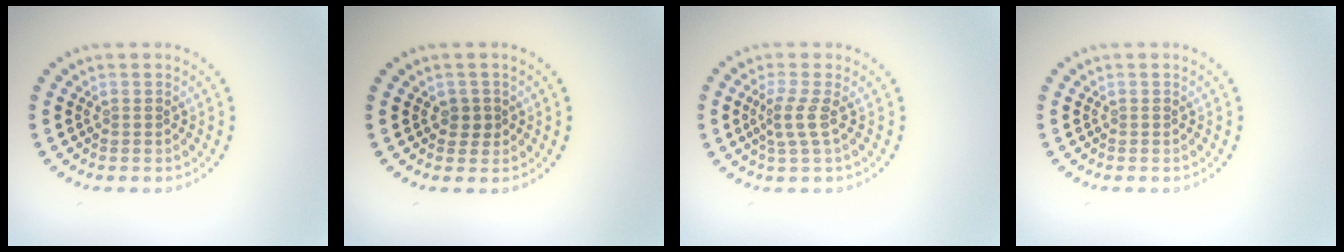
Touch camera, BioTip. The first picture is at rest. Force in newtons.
{"total": 1.3, "press": 1.1, "slide": 0.7}
{"total": 2.2, "press": 1.6, "slide": 1.6}
{"total": 0.0}